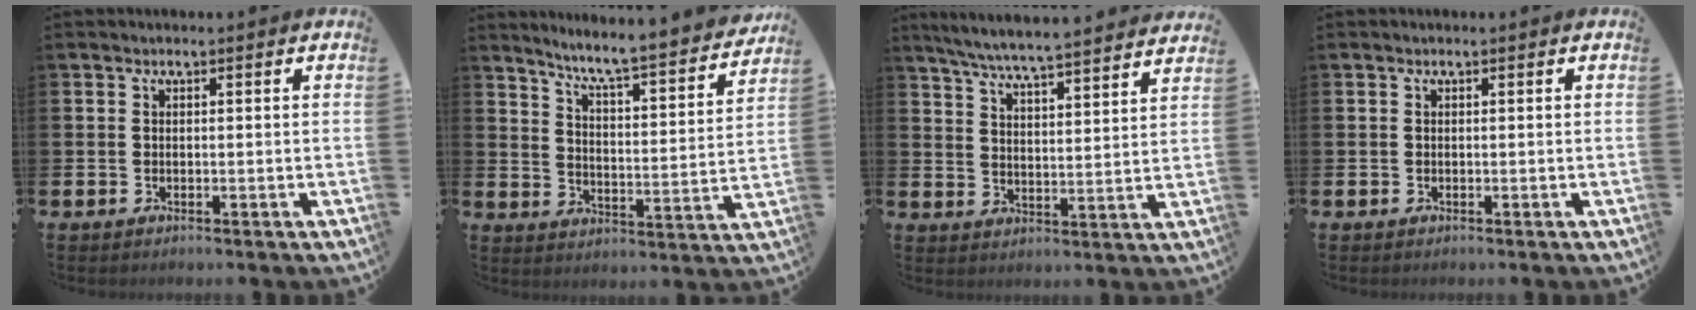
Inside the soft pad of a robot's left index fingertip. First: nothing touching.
{"total": 6.8, "force": [6.3, -0.1, 2.5], "torque": [-0.064, -0.061, 0.100]}
{"total": 6.7, "force": [6.5, -0.2, 1.7], "torque": [-0.059, -0.045, 0.113]}
{"total": 0.0}